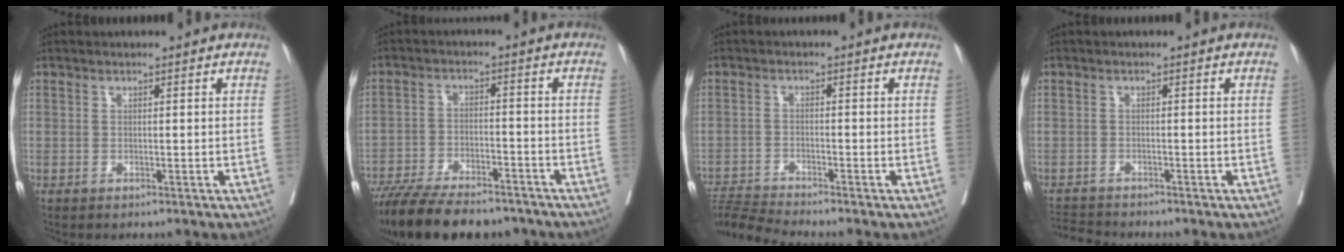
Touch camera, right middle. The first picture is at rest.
{"total": 17.1, "force": [-14.3, 4.7, 8.1], "torque": [-0.161, -0.017, -0.222]}
{"total": 5.1, "force": [-4.7, -2.0, 0.2], "torque": [-0.015, -0.011, -0.091]}
{"total": 3.3, "force": [-3.3, -0.4, -0.1], "torque": [0.001, -0.019, -0.060]}